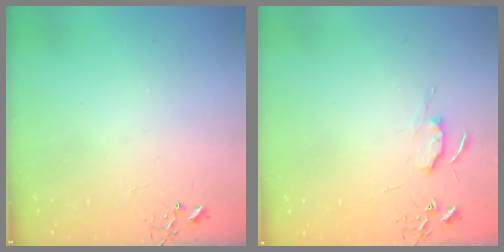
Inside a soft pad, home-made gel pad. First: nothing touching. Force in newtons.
{"total": 5.7, "press": 5.7, "slide": 0.6}